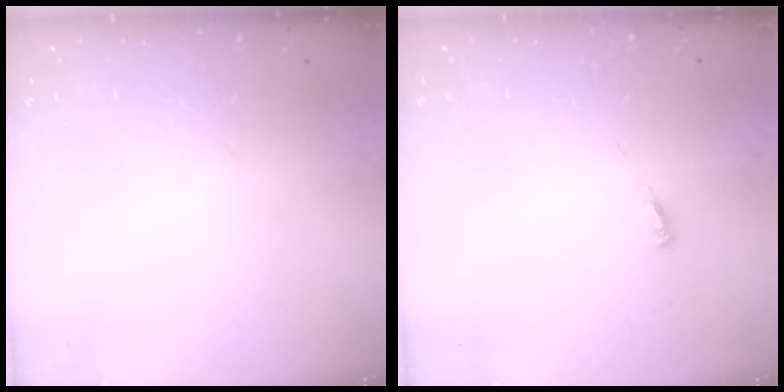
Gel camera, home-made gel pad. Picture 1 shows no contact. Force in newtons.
{"total": 2.6, "press": 2.6, "slide": 0.3}